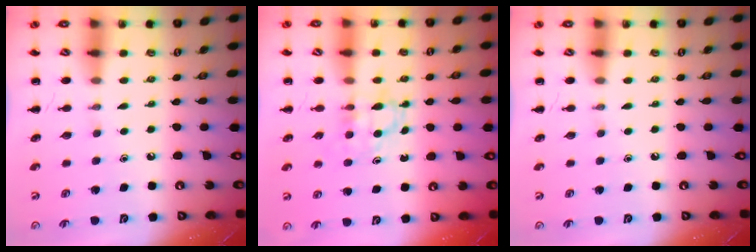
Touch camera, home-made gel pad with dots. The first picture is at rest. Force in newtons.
{"total": 3.5, "press": 3.2, "slide": 1.3}
{"total": 0.0}